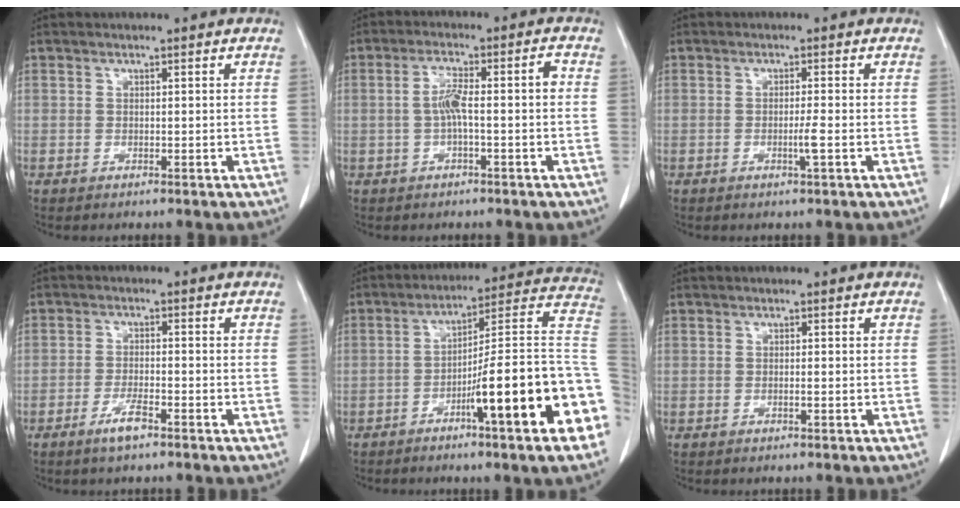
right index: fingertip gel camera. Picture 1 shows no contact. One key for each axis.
{"total": 5.6, "fx": -0.6, "fy": 0.8, "fz": 5.5, "tx": -0.105, "ty": 0.024, "tz": -0.009}
{"total": 3.4, "fx": -1.2, "fy": -0.7, "fz": 3.1, "tx": -0.058, "ty": -0.006, "tz": -0.022}
{"total": 3.7, "fx": -2.5, "fy": 0.6, "fz": 2.7, "tx": -0.053, "ty": -0.002, "tz": -0.046}
{"total": 20.2, "fx": -7.1, "fy": 0.7, "fz": 19.0, "tx": -0.191, "ty": 0.017, "tz": -0.104}
{"total": 0.6, "fx": -0.2, "fy": 0.0, "fz": 0.5, "tx": -0.010, "ty": 0.001, "tz": -0.003}